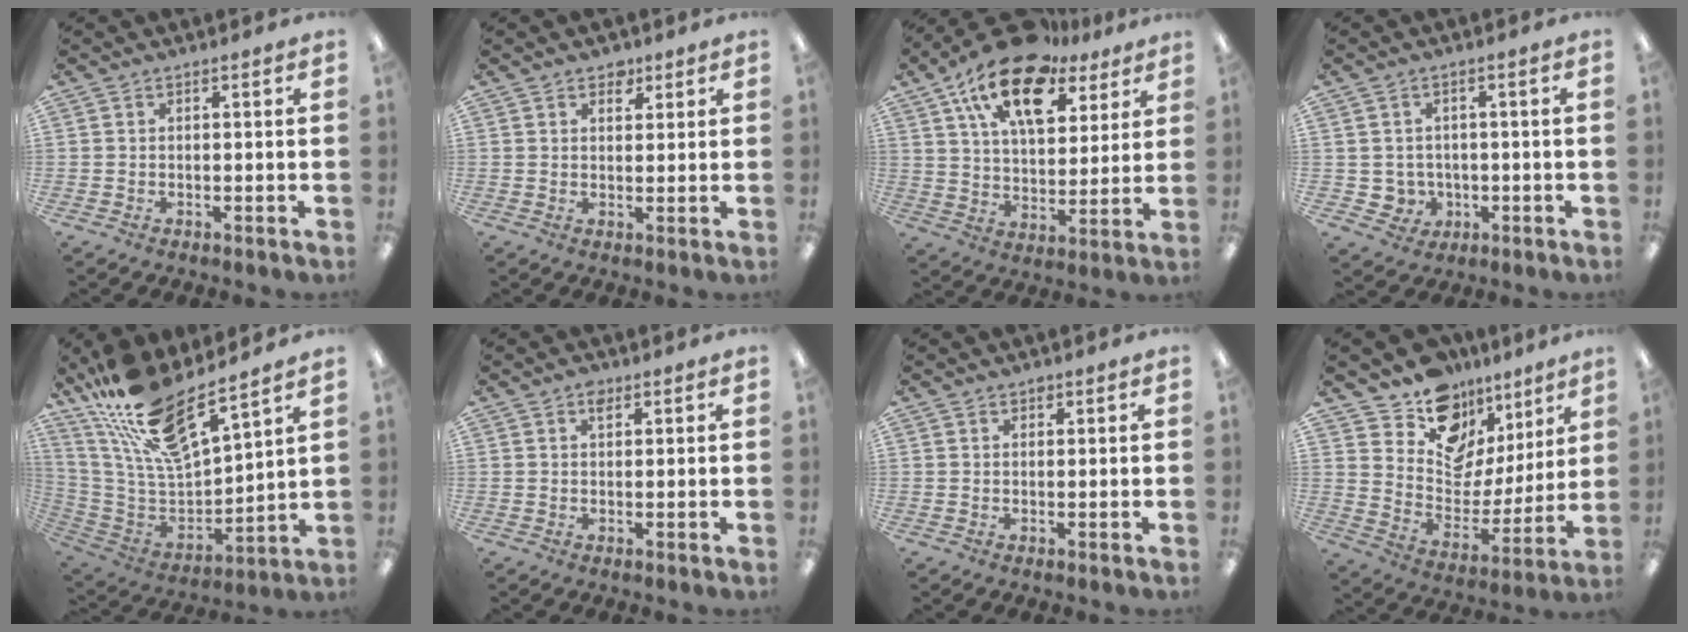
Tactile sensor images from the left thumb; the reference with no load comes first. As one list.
[{"total": 3.3, "force": [2.4, 2.0, 1.0], "torque": [0.001, -0.009, 0.039]}, {"total": 19.1, "force": [12.0, 9.6, 11.4], "torque": [-0.197, -0.057, 0.208]}, {"total": 3.9, "force": [-0.2, 3.8, 0.8], "torque": [-0.013, 0.002, -0.002]}, {"total": 17.8, "force": [14.4, 4.1, 9.7], "torque": [-0.205, -0.107, 0.255]}, {"total": 1.9, "force": [1.1, 1.1, 1.1], "torque": [-0.017, -0.001, 0.018]}, {"total": 1.0, "force": [0.8, 0.5, 0.2], "torque": [-0.005, 0.001, 0.015]}, {"total": 14.2, "force": [11.2, 8.2, 2.8], "torque": [-0.066, -0.104, 0.207]}]